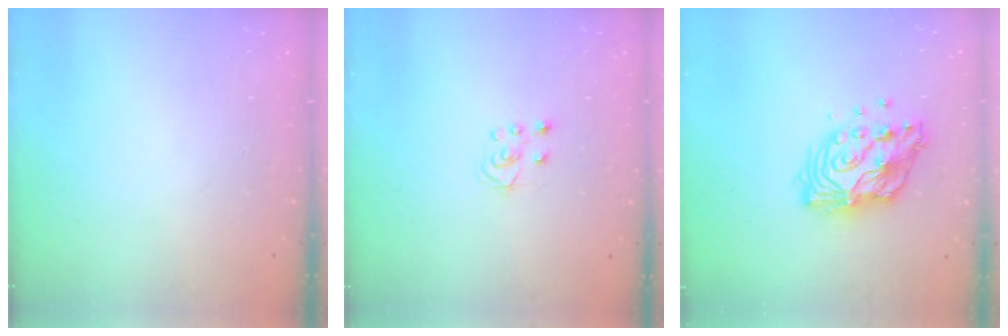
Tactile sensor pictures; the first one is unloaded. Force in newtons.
{"total": 4.2, "press": 4.2, "slide": 0.3}
{"total": 13.0, "press": 13.0, "slide": 1.1}